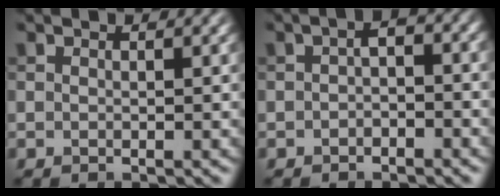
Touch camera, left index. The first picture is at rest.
{"total": 2.0, "force": [-0.7, 1.0, 1.5], "torque": [-0.028, 0.005, -0.018]}